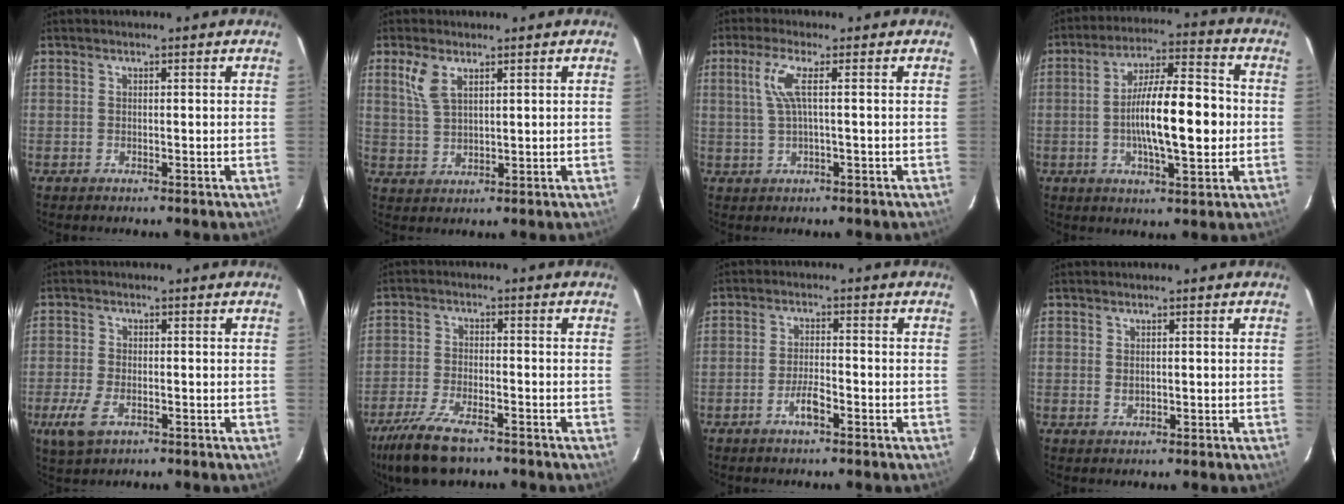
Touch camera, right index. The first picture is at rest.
{"total": 4.9, "force": [2.7, 2.3, 3.4], "torque": [-0.073, 0.006, 0.057]}
{"total": 4.2, "force": [0.7, -0.2, 4.2], "torque": [-0.085, 0.002, 0.020]}
{"total": 14.2, "force": [-1.4, 3.7, 13.7], "torque": [-0.235, 0.008, -0.023]}
{"total": 6.1, "force": [-2.8, 3.2, 4.4], "torque": [-0.111, -0.011, -0.052]}
{"total": 11.7, "force": [-8.7, 3.8, 6.7], "torque": [-0.164, -0.029, -0.162]}
{"total": 3.7, "force": [-2.3, 0.9, 2.8], "torque": [-0.061, 0.001, -0.042]}
{"total": 0.9, "force": [0.1, 0.7, 0.6], "torque": [-0.010, 0.000, 0.004]}